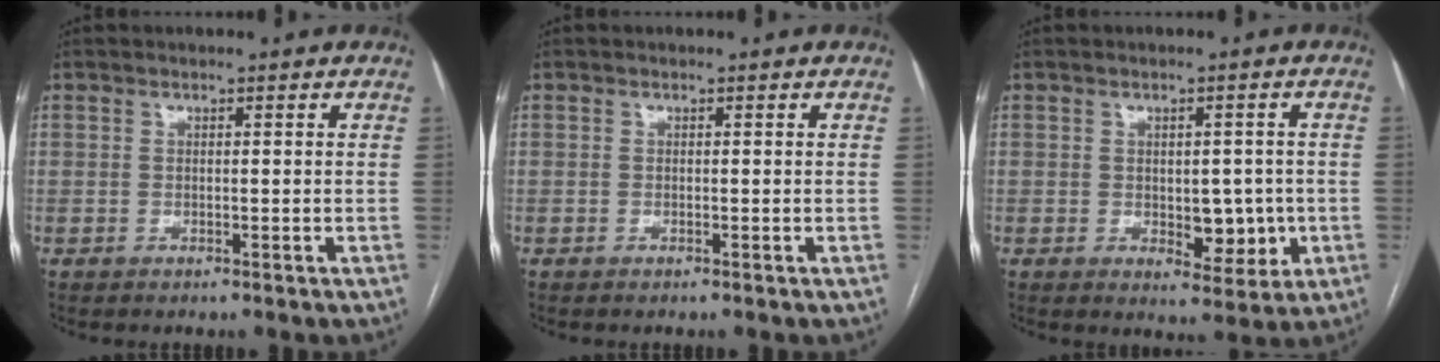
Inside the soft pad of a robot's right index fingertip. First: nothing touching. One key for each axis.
{"total": 0.0}
{"total": 6.2, "fx": -0.9, "fy": 3.3, "fz": 5.2, "tx": -0.058, "ty": 0.000, "tz": -0.002}